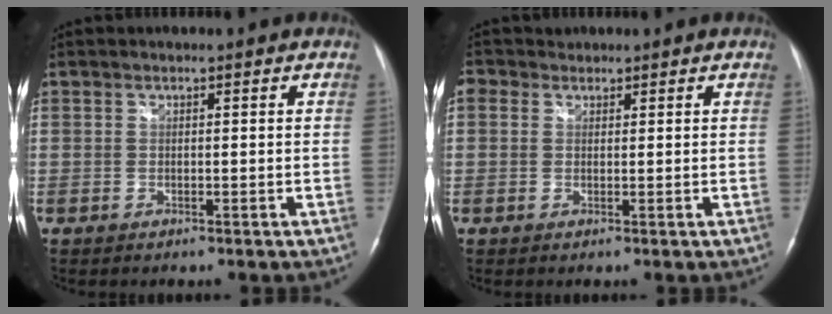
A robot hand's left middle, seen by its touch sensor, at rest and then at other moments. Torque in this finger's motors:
{"motor_torque": [0.31, -0.30, -0.02, 0.03]}